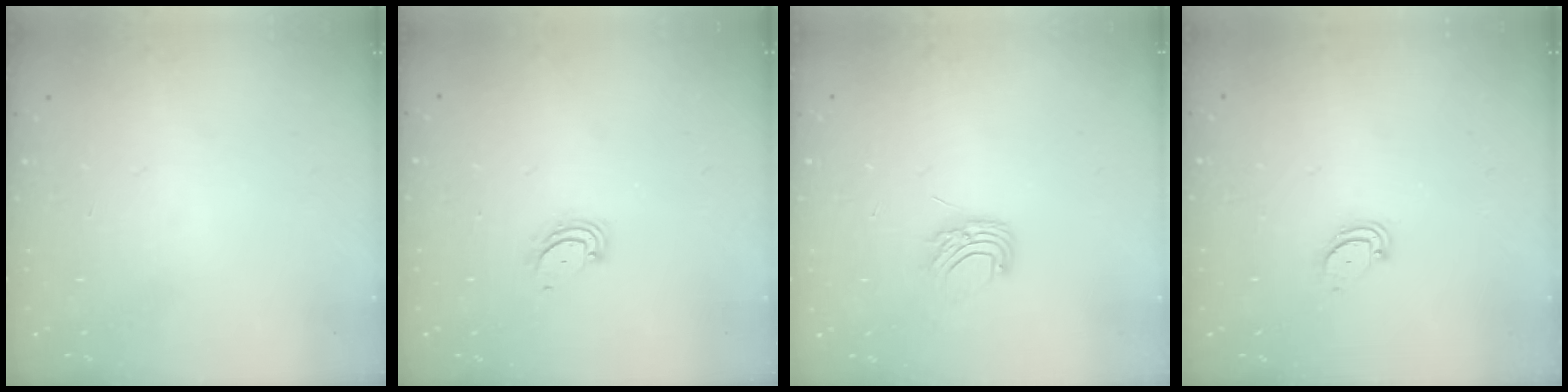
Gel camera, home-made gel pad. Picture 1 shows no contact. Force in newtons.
{"total": 2.3, "press": 2.3, "slide": 0.2}
{"total": 6.6, "press": 6.6, "slide": 0.5}
{"total": 2.6, "press": 2.6, "slide": 0.2}